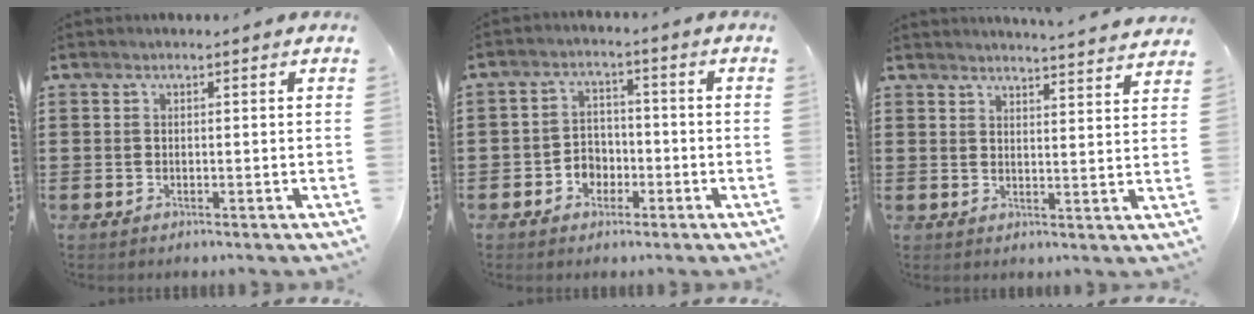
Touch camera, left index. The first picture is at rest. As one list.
[{"total": 3.8, "force": [-2.1, 3.0, 1.2], "torque": [-0.030, 0.010, -0.044]}, {"total": 3.5, "force": [3.4, -0.9, 0.2], "torque": [-0.007, -0.026, 0.058]}]